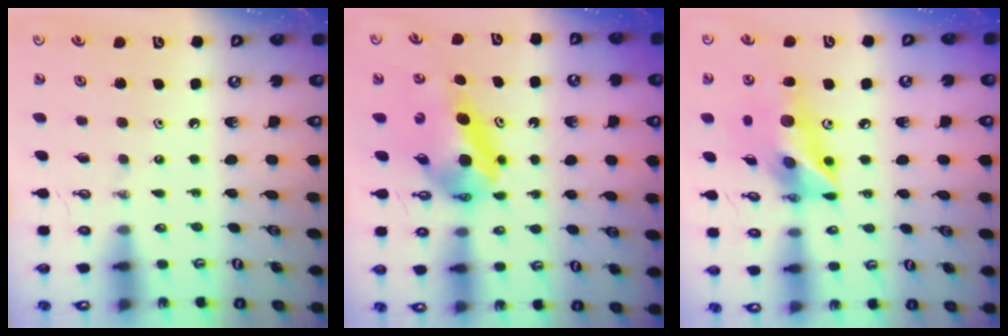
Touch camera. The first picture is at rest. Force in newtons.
{"total": 6.5, "press": 6.4, "slide": 0.8}
{"total": 14.8, "press": 14.5, "slide": 3.1}